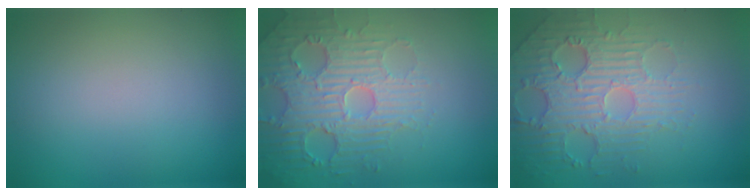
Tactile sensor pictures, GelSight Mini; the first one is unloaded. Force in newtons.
{"total": 4.5, "press": 4.5, "slide": 0.9}
{"total": 4.7, "press": 4.2, "slide": 2.1}